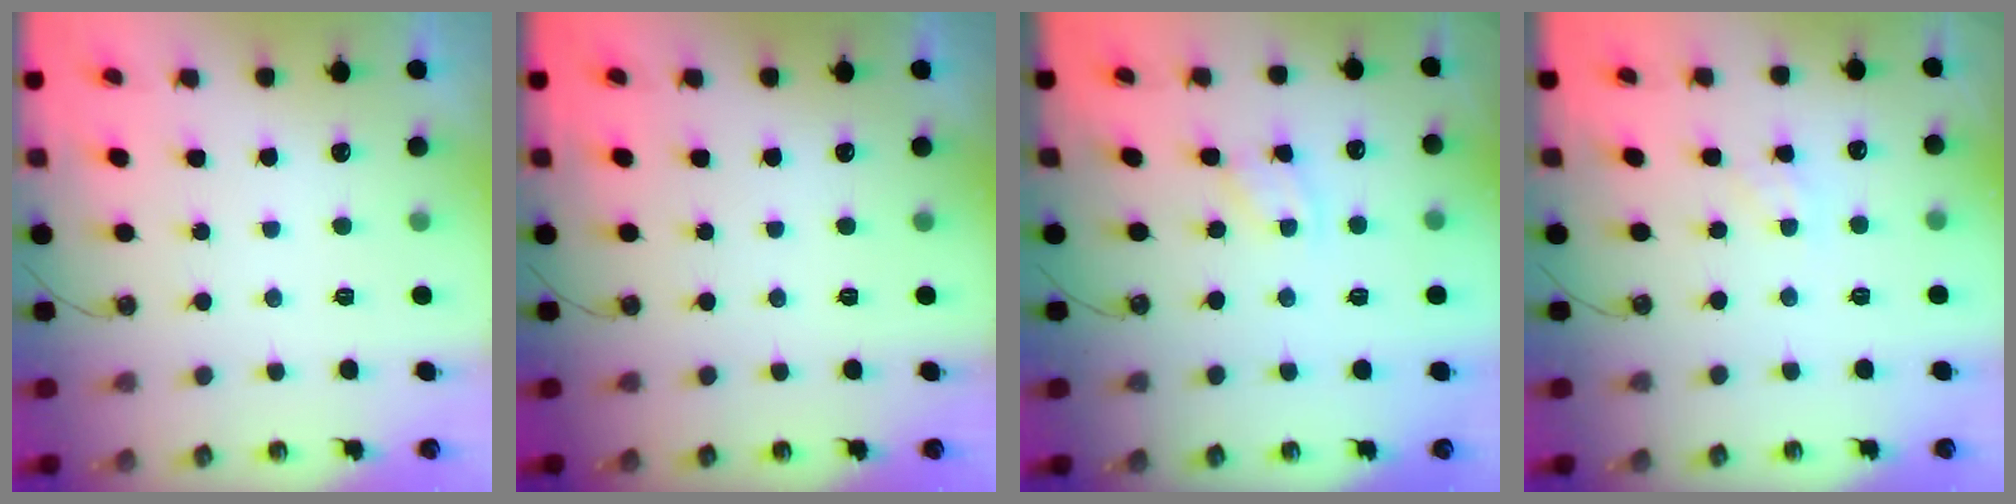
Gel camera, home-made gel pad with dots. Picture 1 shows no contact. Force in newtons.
{"total": 0.0}
{"total": 2.1, "press": 2.1, "slide": 0.3}
{"total": 1.6, "press": 1.6, "slide": 0.2}